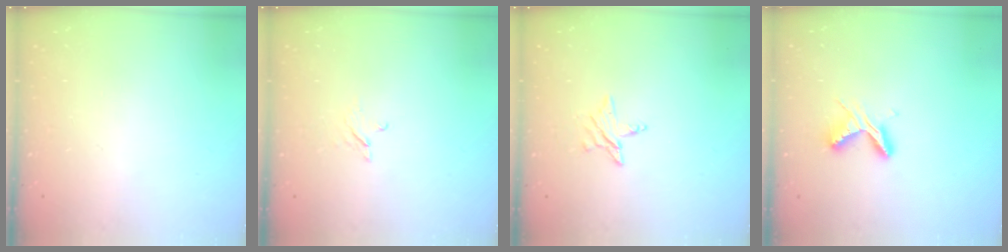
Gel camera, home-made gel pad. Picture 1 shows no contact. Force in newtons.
{"total": 2.6, "press": 2.6, "slide": 0.3}
{"total": 3.8, "press": 3.8, "slide": 0.3}
{"total": 5.4, "press": 5.3, "slide": 0.6}